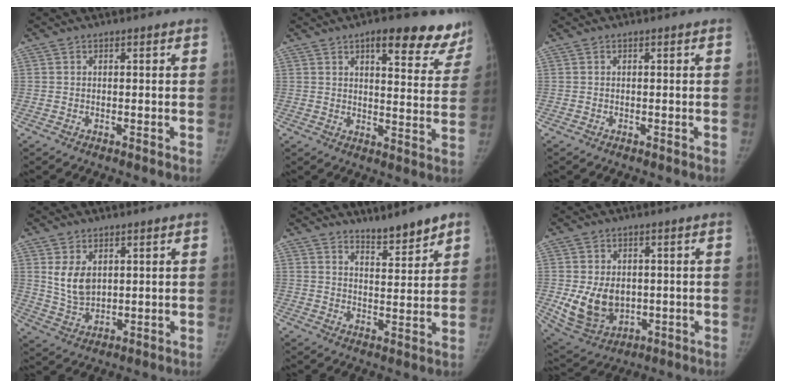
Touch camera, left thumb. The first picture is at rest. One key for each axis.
{"total": 15.7, "fx": 11.5, "fy": 5.5, "fz": 9.2, "tx": -0.060, "ty": -0.053, "tz": 0.130}
{"total": 0.0}
{"total": 6.5, "fx": 2.2, "fy": 4.3, "fz": 4.4, "tx": -0.064, "ty": -0.017, "tz": 0.056}
{"total": 6.9, "fx": 5.7, "fy": 1.5, "fz": 3.6, "tx": -0.041, "ty": -0.046, "tz": 0.093}
{"total": 11.1, "fx": -0.5, "fy": 8.2, "fz": 7.4, "tx": -0.112, "ty": -0.012, "tz": 0.014}